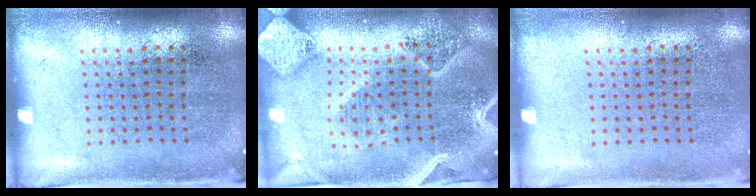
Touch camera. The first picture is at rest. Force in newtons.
{"total": 2.9, "press": 2.6, "slide": 1.4}
{"total": 0.0}